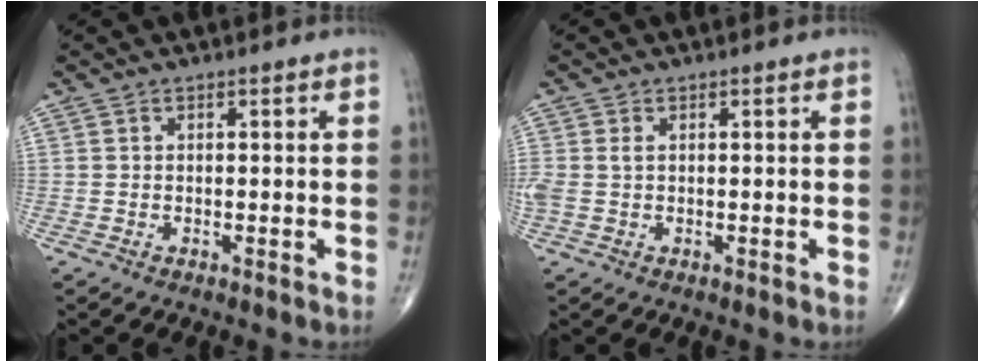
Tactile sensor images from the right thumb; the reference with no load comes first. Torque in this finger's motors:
{"motor_torque": [-0.08, -0.12, 0.45, 0.11, 0.12]}